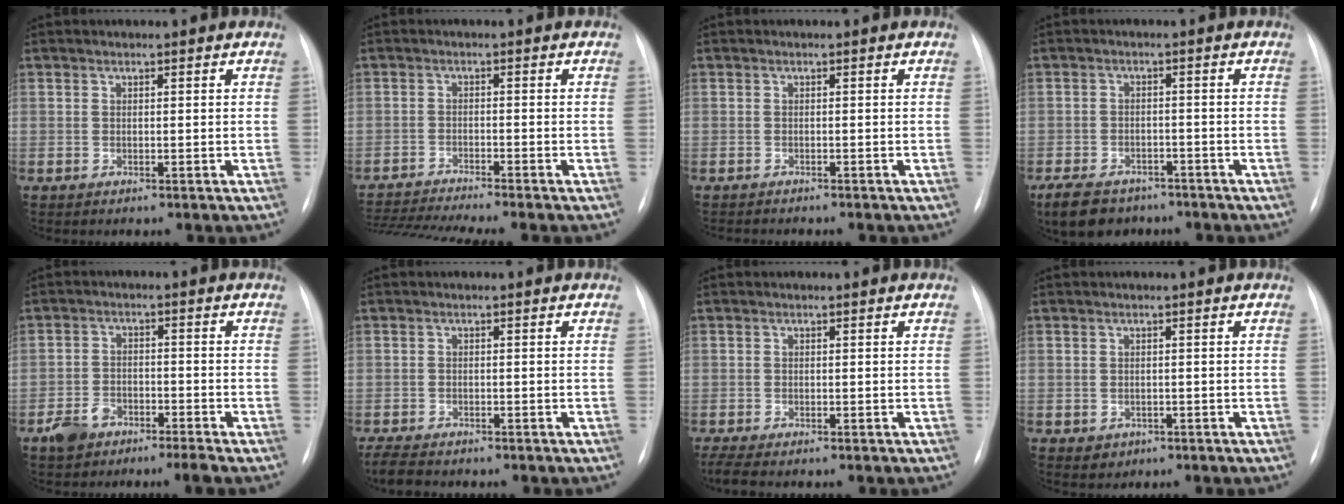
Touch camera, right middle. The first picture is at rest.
{"total": 10.8, "force": [-9.8, -1.6, 4.3], "torque": [-0.062, -0.011, -0.160]}
{"total": 2.7, "force": [-2.6, 0.3, 1.0], "torque": [-0.012, -0.005, -0.032]}
{"total": 10.0, "force": [-7.3, 5.5, 4.1], "torque": [-0.084, -0.003, -0.106]}
{"total": 4.7, "force": [-3.7, 1.4, 2.5], "torque": [-0.050, -0.001, -0.070]}
{"total": 4.7, "force": [-4.0, 1.4, 2.0], "torque": [-0.036, -0.012, -0.063]}
{"total": 3.9, "force": [-3.1, 0.9, 2.2], "torque": [-0.041, -0.009, -0.044]}
{"total": 2.0, "force": [-0.9, 1.7, 0.6], "torque": [-0.005, 0.004, -0.002]}